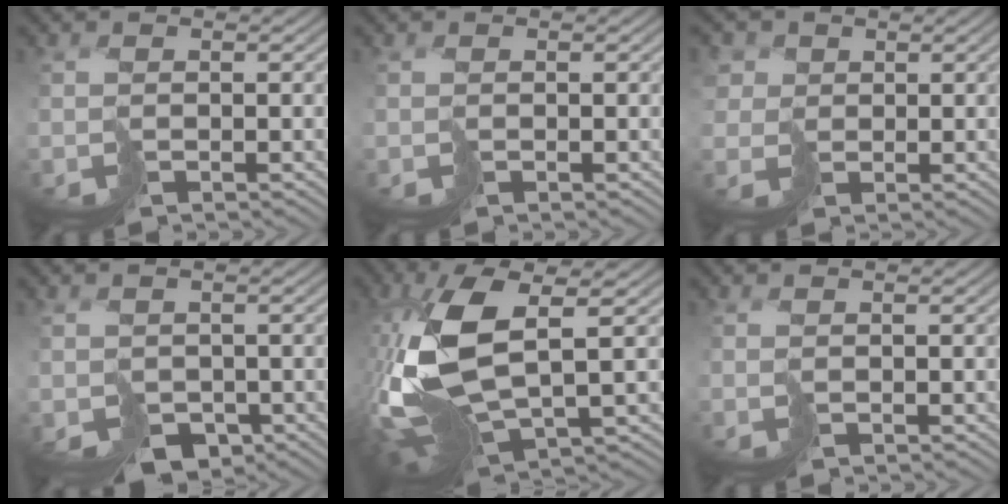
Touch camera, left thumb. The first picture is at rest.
{"total": 0.0}
{"total": 3.9, "force": [1.4, 3.4, 1.3], "torque": [-0.054, 0.007, 0.020]}
{"total": 4.3, "force": [-1.6, 3.2, 2.5], "torque": [-0.058, -0.016, -0.023]}
{"total": 15.3, "force": [1.0, 7.5, 13.3], "torque": [-0.325, -0.024, 0.031]}
{"total": 0.7, "force": [0.4, 0.0, 0.6], "torque": [-0.014, 0.006, 0.007]}